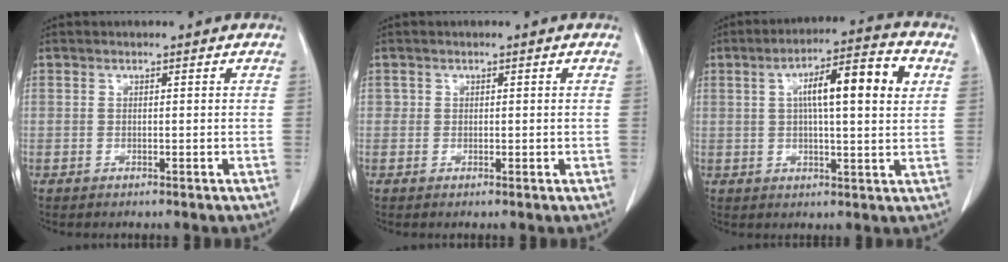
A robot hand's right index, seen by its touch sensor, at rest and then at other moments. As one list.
[{"total": 1.1, "force": [0.3, 1.0, 0.3], "torque": [0.002, 0.001, 0.003]}, {"total": 11.8, "force": [3.1, 1.9, 11.3], "torque": [-0.179, 0.024, 0.043]}]